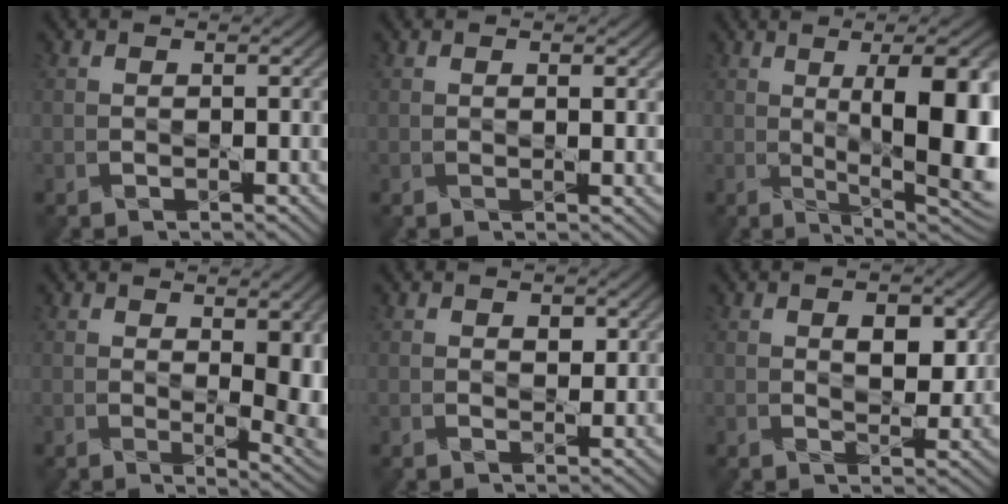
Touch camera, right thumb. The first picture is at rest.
{"total": 0.8, "force": [0.5, 0.0, 0.6], "torque": [-0.011, 0.000, 0.008]}
{"total": 15.0, "force": [0.8, 4.9, 14.1], "torque": [-0.165, 0.012, 0.006]}
{"total": 7.6, "force": [0.9, 3.1, 6.8], "torque": [-0.101, -0.014, 0.028]}
{"total": 1.2, "force": [0.6, 0.7, 0.8], "torque": [-0.013, -0.001, 0.010]}
{"total": 3.7, "force": [1.2, 2.0, 2.8], "torque": [-0.049, -0.002, 0.018]}